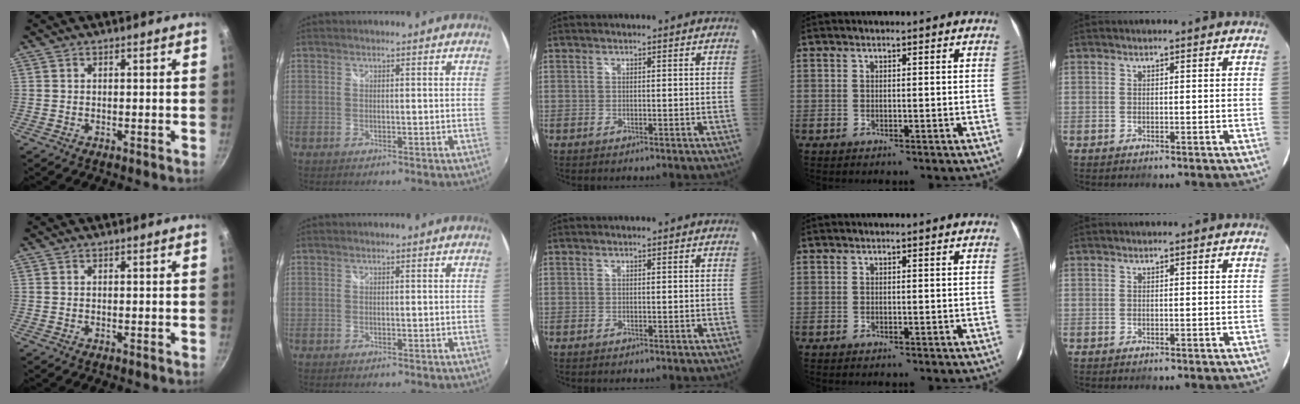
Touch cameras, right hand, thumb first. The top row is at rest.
{}